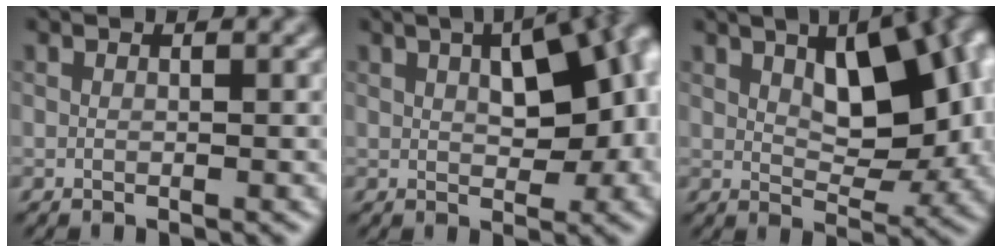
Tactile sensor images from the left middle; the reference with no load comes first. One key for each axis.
{"total": 9.0, "fx": 1.7, "fy": 4.2, "fz": 7.7, "tx": -0.093, "ty": 0.019, "tz": 0.024}
{"total": 9.6, "fx": 2.9, "fy": 4.5, "fz": 8.0, "tx": -0.111, "ty": 0.010, "tz": 0.041}